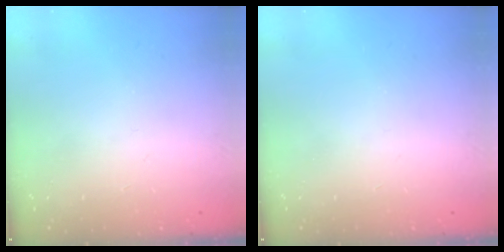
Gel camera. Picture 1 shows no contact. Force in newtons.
{"total": 0.0}